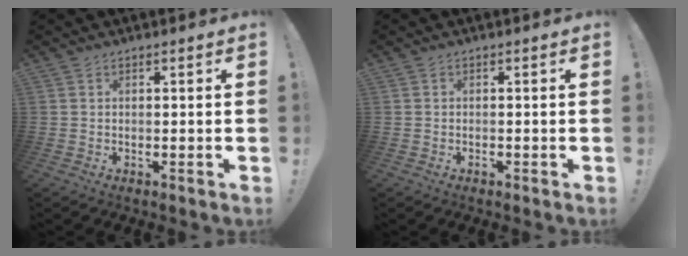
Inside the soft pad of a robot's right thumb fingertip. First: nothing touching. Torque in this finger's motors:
{"motor_torque": [0.09, -0.04, -0.15, 0.09, -0.01]}